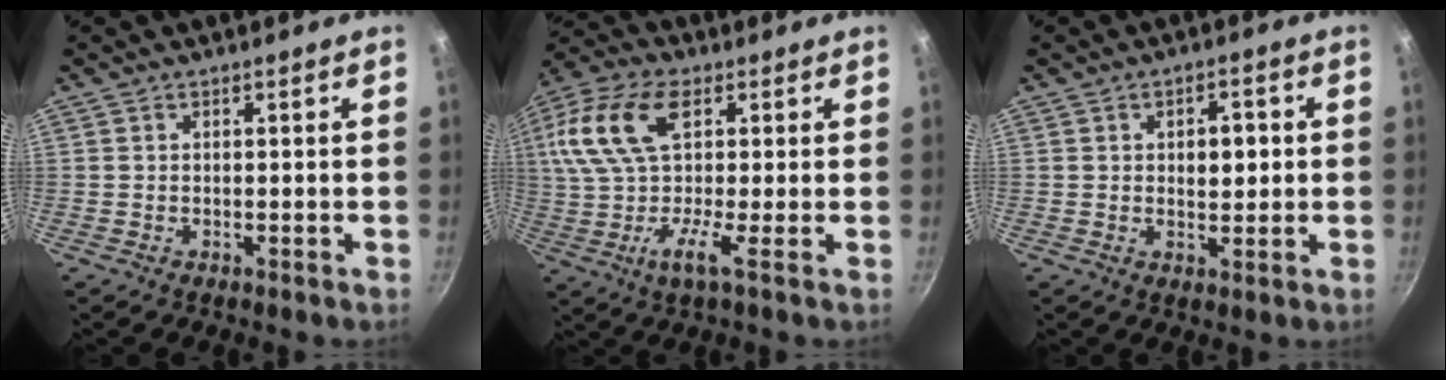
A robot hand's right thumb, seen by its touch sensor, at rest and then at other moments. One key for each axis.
{"total": 16.5, "fx": 3.1, "fy": 7.4, "fz": 14.5, "tx": -0.290, "ty": 0.020, "tz": 0.031}
{"total": 5.2, "fx": 0.7, "fy": 3.0, "fz": 4.2, "tx": -0.039, "ty": 0.003, "tz": 0.009}